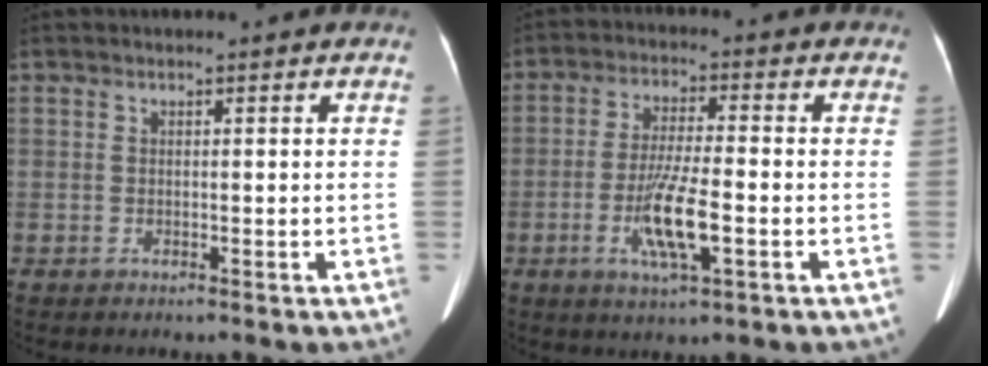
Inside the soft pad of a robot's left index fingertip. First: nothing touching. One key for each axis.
{"total": 8.4, "fx": -2.6, "fy": 1.1, "fz": 7.9, "tx": -0.156, "ty": -0.009, "tz": -0.048}